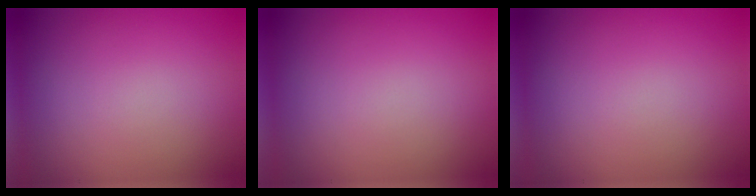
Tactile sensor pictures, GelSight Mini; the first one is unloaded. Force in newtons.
{"total": 0.0}
{"total": 0.0}